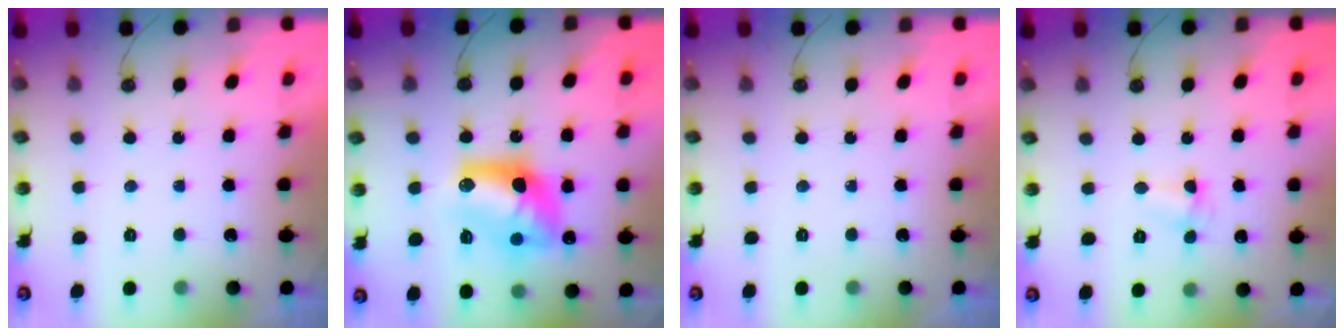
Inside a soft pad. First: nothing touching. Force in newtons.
{"total": 13.2, "press": 13.2, "slide": 0.8}
{"total": 0.0}
{"total": 2.9, "press": 2.8, "slide": 0.7}